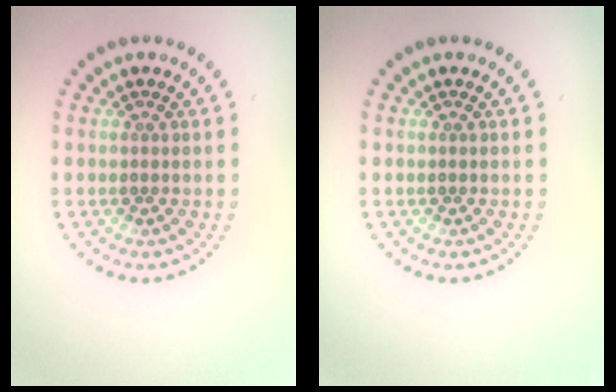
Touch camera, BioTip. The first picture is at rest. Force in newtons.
{"total": 0.0}